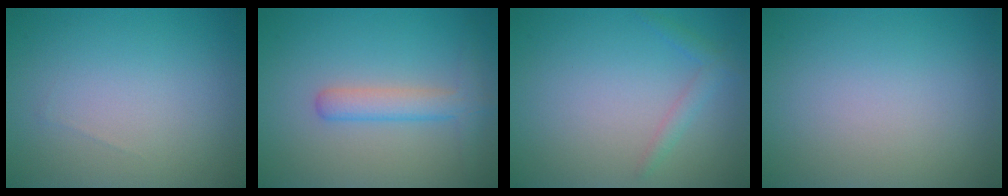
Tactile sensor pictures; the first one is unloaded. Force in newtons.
{"total": 3.0, "press": 3.0, "slide": 0.0}
{"total": 1.4, "press": 1.4, "slide": 0.1}
{"total": 0.0}